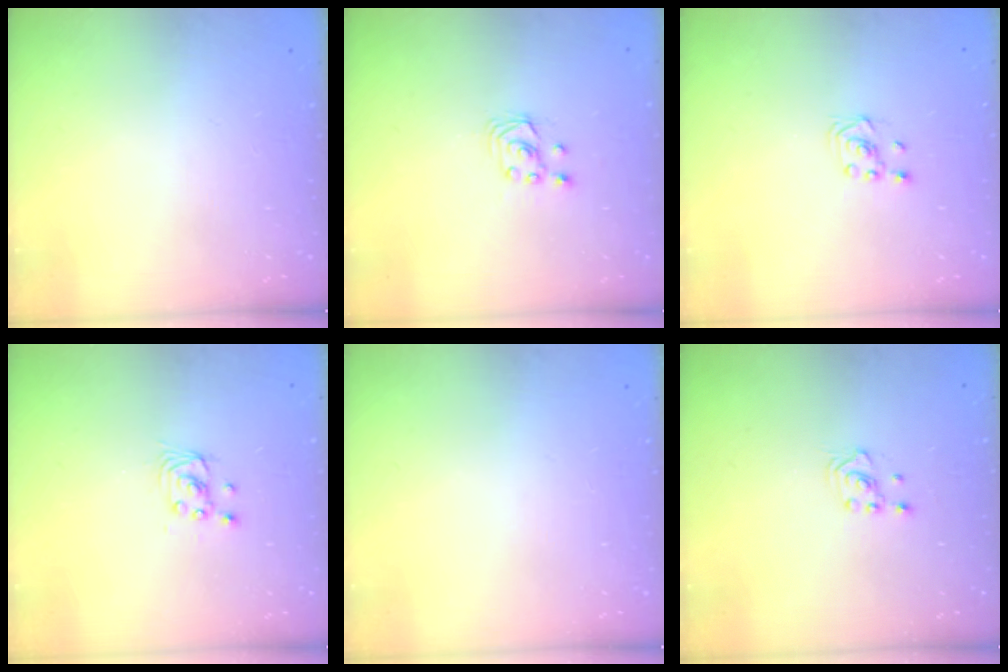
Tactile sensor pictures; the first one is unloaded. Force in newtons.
{"total": 2.6, "press": 2.6, "slide": 0.3}
{"total": 2.3, "press": 2.2, "slide": 0.7}
{"total": 2.5, "press": 2.5, "slide": 0.1}
{"total": 0.0}
{"total": 1.6, "press": 1.5, "slide": 0.2}